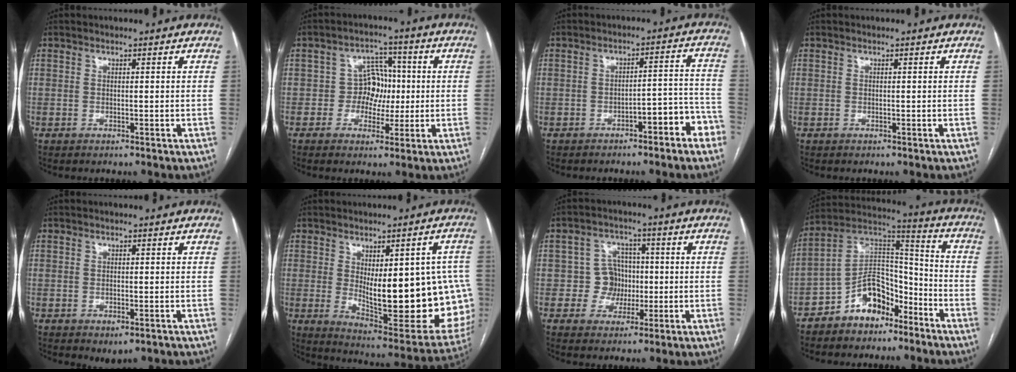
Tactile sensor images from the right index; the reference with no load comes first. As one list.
[{"total": 5.8, "force": [-0.4, 5.0, 2.9], "torque": [-0.033, 0.022, -0.007]}, {"total": 6.1, "force": [-3.8, 1.9, 4.4], "torque": [-0.043, 0.038, -0.046]}, {"total": 0.0}, {"total": 2.0, "force": [-0.8, 1.0, 1.5], "torque": [-0.021, -0.003, -0.003]}, {"total": 22.7, "force": [-0.5, 7.3, 21.5], "torque": [-0.213, 0.000, 0.025]}, {"total": 5.7, "force": [-0.5, 5.4, 1.6], "torque": [-0.019, 0.022, -0.006]}, {"total": 11.2, "force": [-7.0, 6.5, 5.8], "torque": [-0.109, 0.041, -0.128]}]